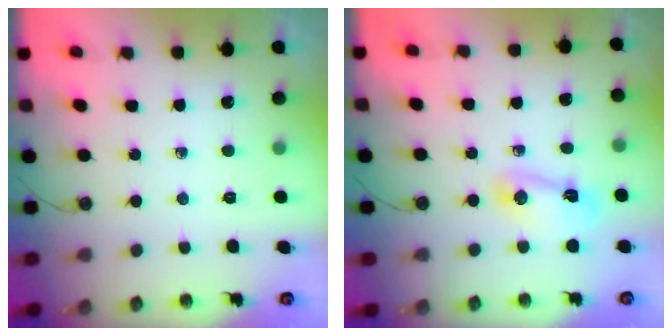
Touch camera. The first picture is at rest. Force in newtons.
{"total": 4.8, "press": 4.7, "slide": 1.0}